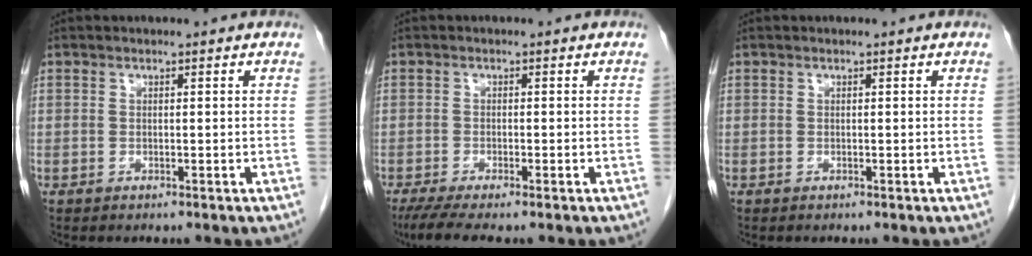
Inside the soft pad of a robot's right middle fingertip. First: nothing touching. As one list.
[{"total": 5.1, "force": [-3.8, 0.6, 3.5], "torque": [-0.060, -0.013, -0.063]}, {"total": 0.0}]